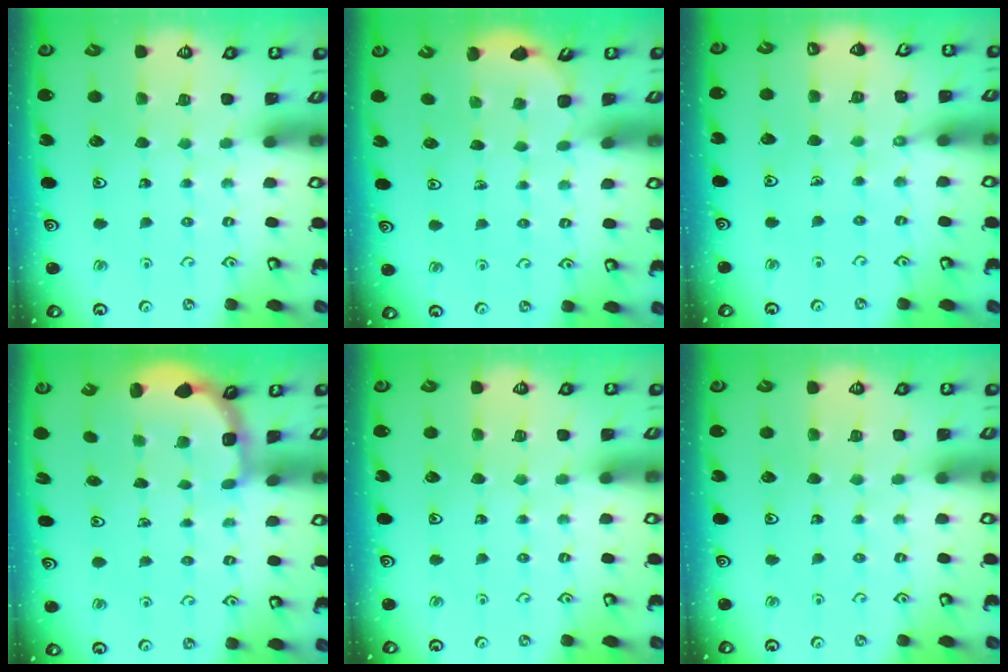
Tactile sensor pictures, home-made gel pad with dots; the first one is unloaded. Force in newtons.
{"total": 2.3, "press": 1.8, "slide": 1.4}
{"total": 5.7, "press": 5.7, "slide": 0.7}
{"total": 2.7, "press": 2.3, "slide": 1.4}
{"total": 0.0}
{"total": 0.0}